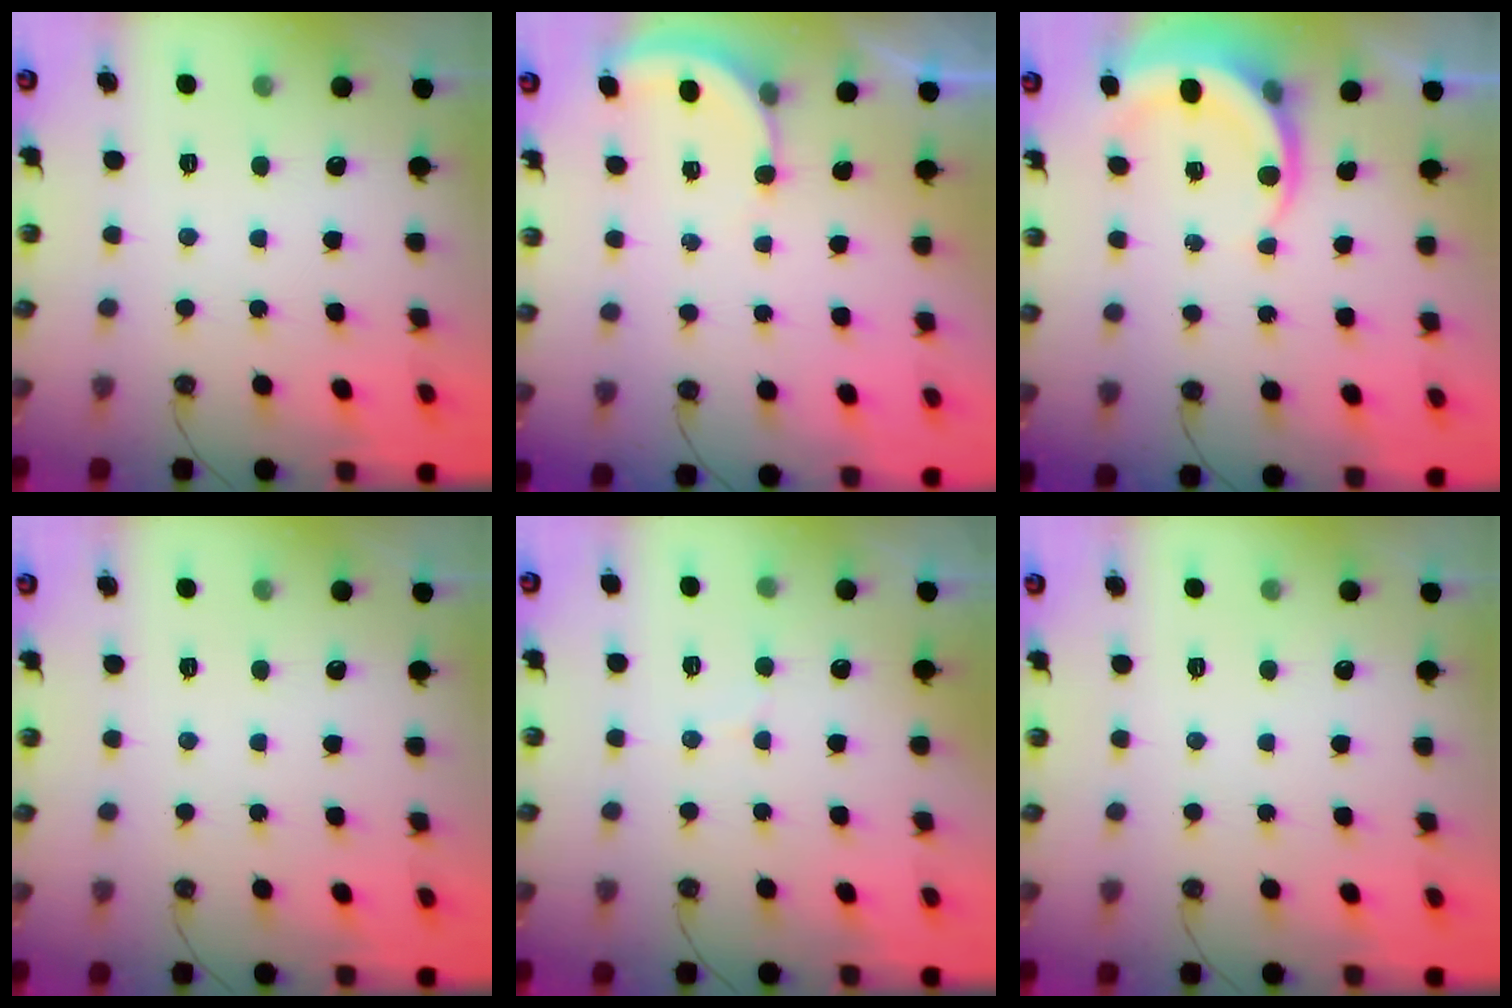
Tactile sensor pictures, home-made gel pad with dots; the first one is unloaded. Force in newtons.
{"total": 2.9, "press": 2.9, "slide": 0.2}
{"total": 6.7, "press": 6.7, "slide": 0.8}
{"total": 0.0}
{"total": 4.0, "press": 3.9, "slide": 1.0}
{"total": 0.0}